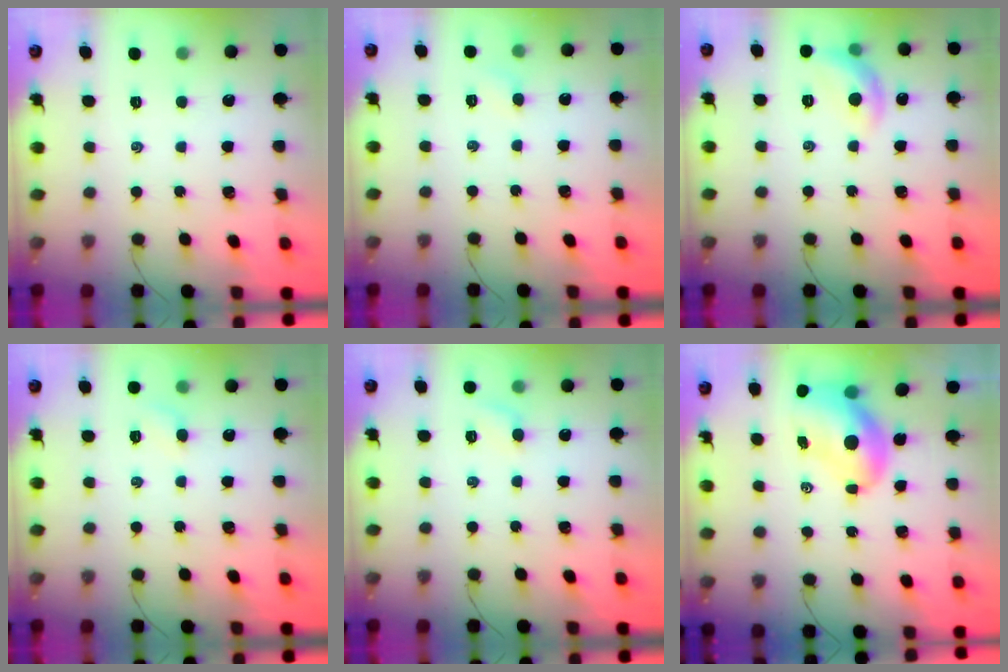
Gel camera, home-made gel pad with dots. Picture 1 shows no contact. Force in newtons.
{"total": 3.9, "press": 3.6, "slide": 1.3}
{"total": 8.9, "press": 8.9, "slide": 0.3}
{"total": 4.8, "press": 4.6, "slide": 1.3}
{"total": 5.3, "press": 5.1, "slide": 1.6}
{"total": 8.3, "press": 8.0, "slide": 2.4}